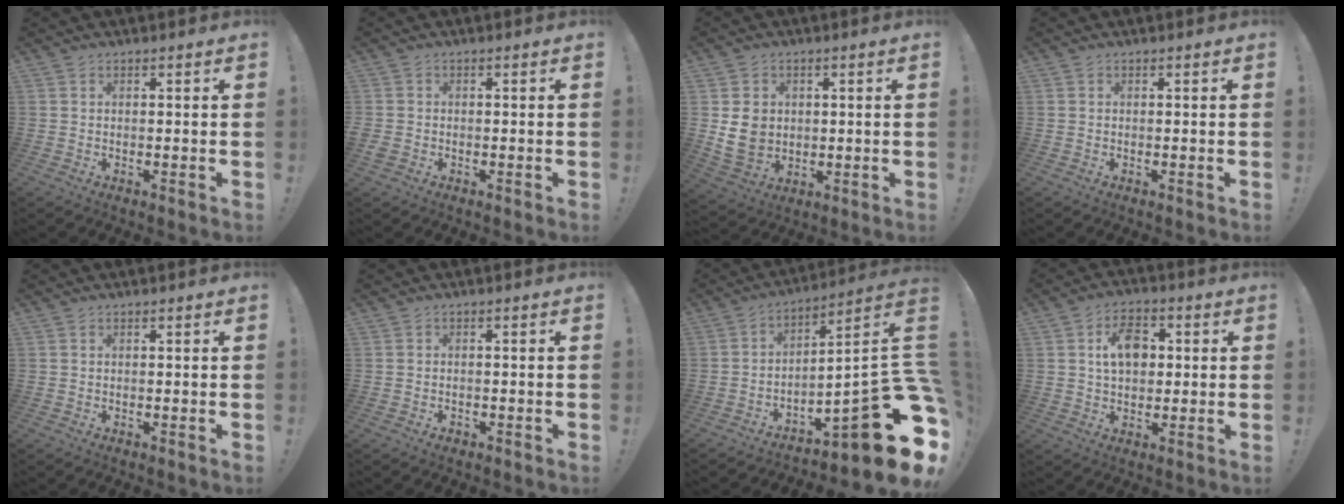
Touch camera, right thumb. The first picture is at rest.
{"total": 1.8, "force": [-0.7, 1.5, 0.7], "torque": [-0.015, 0.005, -0.010]}
{"total": 8.5, "force": [1.9, 7.5, 3.6], "torque": [-0.052, -0.001, 0.039]}
{"total": 0.0}
{"total": 0.0}
{"total": 0.9, "force": [-0.6, 0.6, 0.4], "torque": [-0.004, 0.003, -0.011]}
{"total": 19.7, "force": [-7.8, 4.4, 17.6], "torque": [-0.214, 0.005, -0.122]}
{"total": 9.3, "force": [2.0, 6.7, 6.2], "torque": [-0.078, 0.001, 0.034]}